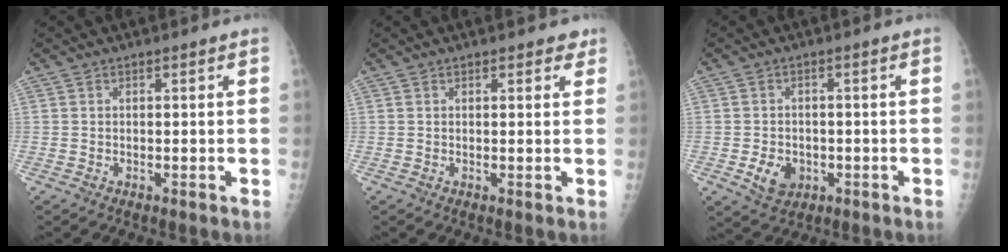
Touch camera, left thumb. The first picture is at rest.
{"total": 2.5, "force": [1.8, 1.2, 1.4], "torque": [0.001, -0.004, 0.016]}
{"total": 5.2, "force": [-1.6, 4.1, 2.9], "torque": [-0.036, 0.005, -0.017]}